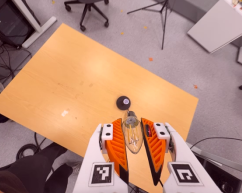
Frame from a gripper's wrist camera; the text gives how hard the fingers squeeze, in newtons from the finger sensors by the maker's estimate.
{"total": 14.8, "left": 16.2, "right": 13.4}